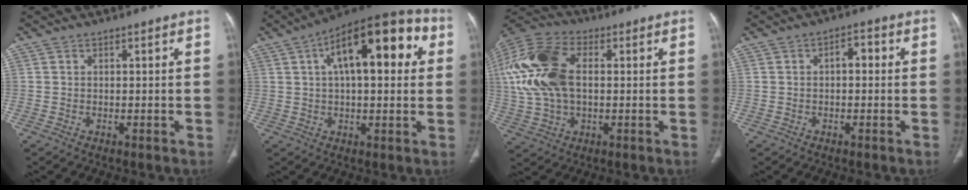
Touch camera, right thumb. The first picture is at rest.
{"total": 19.5, "force": [5.6, 8.2, 16.8], "torque": [-0.222, 0.028, 0.074]}
{"total": 20.2, "force": [2.4, 12.3, 15.8], "torque": [-0.361, 0.014, 0.042]}
{"total": 2.9, "force": [0.1, 1.6, 2.4], "torque": [-0.023, 0.011, -0.006]}